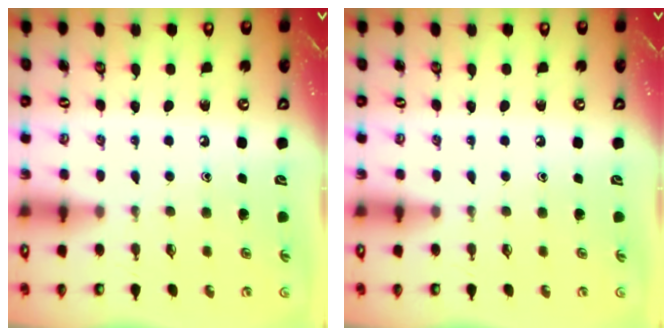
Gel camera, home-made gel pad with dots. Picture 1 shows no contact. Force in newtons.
{"total": 0.0}